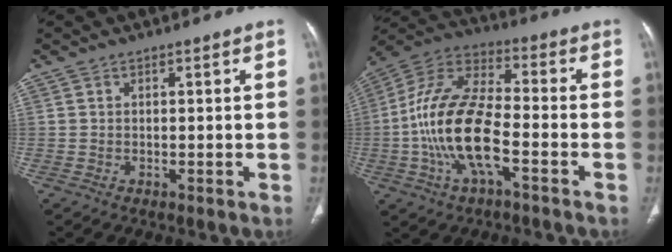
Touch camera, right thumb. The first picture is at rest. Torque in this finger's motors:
{"motor_torque": [2.55, 2.46, 2.10, -0.66, 0.63]}